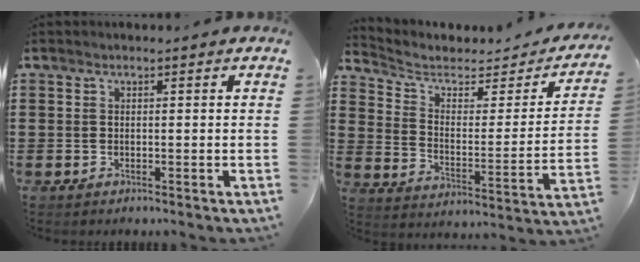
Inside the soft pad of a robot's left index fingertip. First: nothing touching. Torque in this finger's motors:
{"motor_torque": [1.10, -1.03, -0.01, 0.00]}